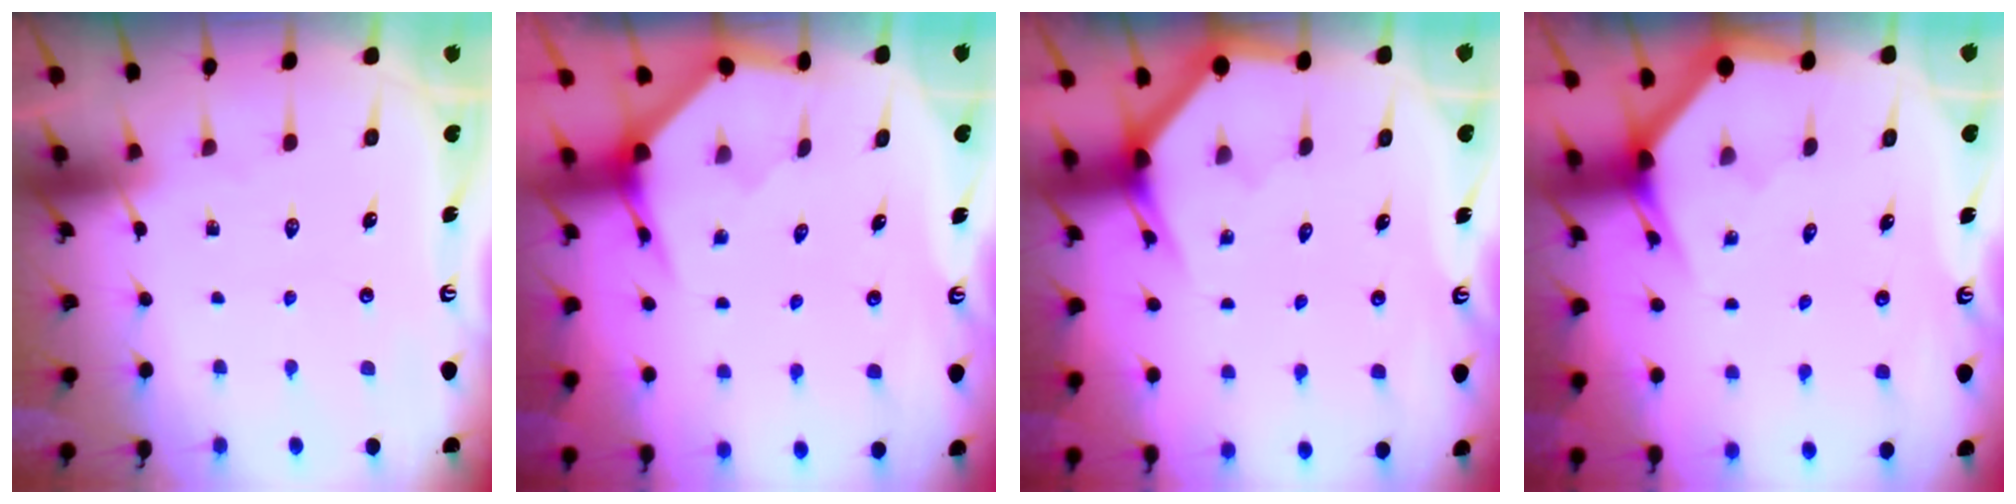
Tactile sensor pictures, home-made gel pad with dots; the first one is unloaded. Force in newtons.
{"total": 3.9, "press": 3.9, "slide": 0.4}
{"total": 2.9, "press": 2.9, "slide": 0.1}
{"total": 2.8, "press": 2.8, "slide": 0.2}